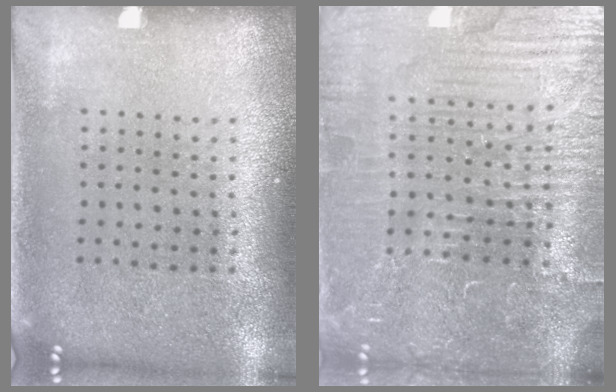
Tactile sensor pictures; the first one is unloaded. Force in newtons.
{"total": 5.4, "press": 5.1, "slide": 2.0}